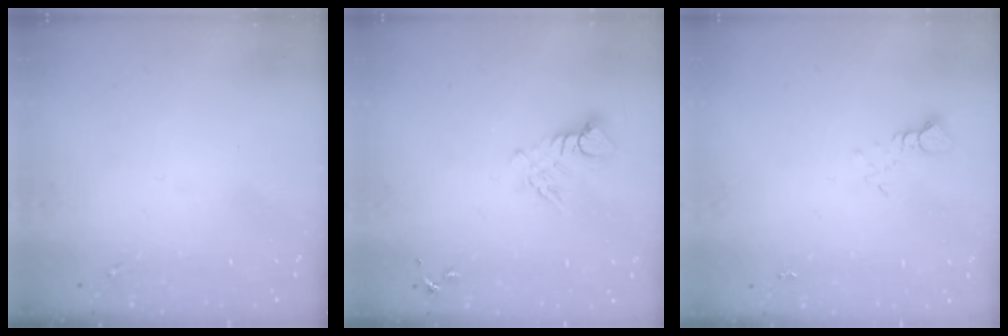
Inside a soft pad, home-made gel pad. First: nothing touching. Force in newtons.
{"total": 6.5, "press": 6.5, "slide": 0.3}
{"total": 4.0, "press": 4.0, "slide": 0.4}